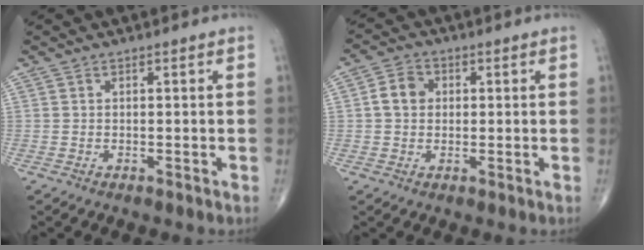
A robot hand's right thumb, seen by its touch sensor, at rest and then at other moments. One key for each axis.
{"total": 4.9, "fx": 0.5, "fy": 4.0, "fz": 2.9, "tx": -0.041, "ty": 0.011, "tz": 0.003}